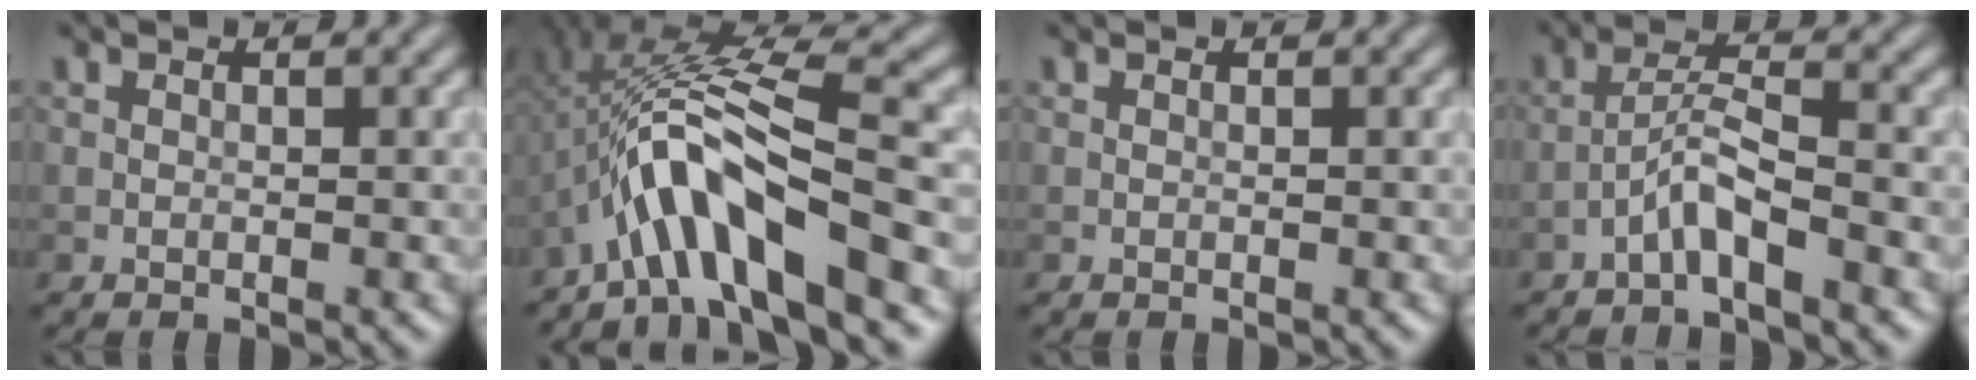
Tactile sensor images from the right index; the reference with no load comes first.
{"total": 10.0, "force": [-4.3, 2.1, 8.7], "torque": [-0.150, 0.023, -0.077]}
{"total": 0.0}
{"total": 3.1, "force": [-2.1, 0.3, 2.3], "torque": [-0.049, 0.016, -0.044]}